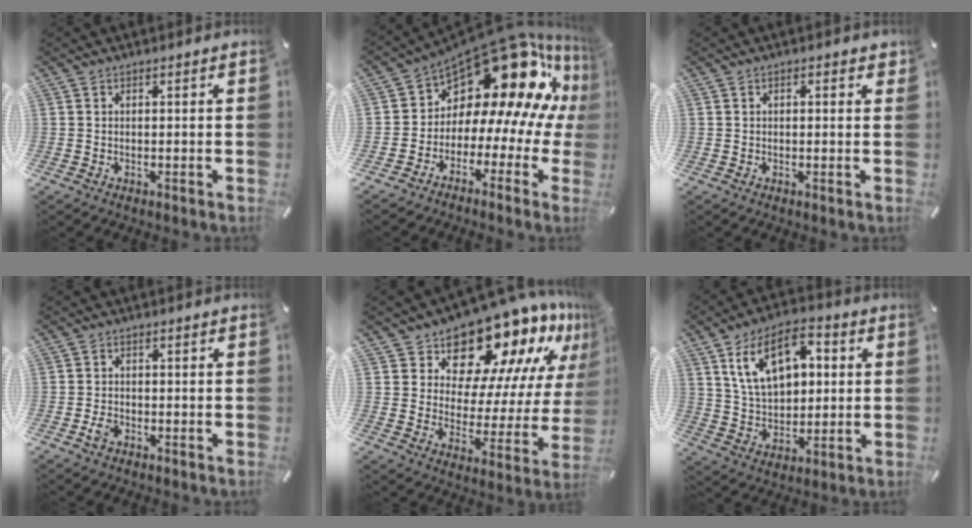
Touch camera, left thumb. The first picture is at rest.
{"total": 17.7, "force": [11.6, 8.5, 10.2], "torque": [-0.151, -0.108, 0.198]}
{"total": 1.1, "force": [0.2, 0.7, 0.9], "torque": [-0.010, 0.001, 0.001]}
{"total": 2.0, "force": [-1.0, 1.3, 1.1], "torque": [-0.020, 0.005, -0.019]}
{"total": 16.6, "force": [14.3, 6.7, 5.0], "torque": [-0.062, -0.142, 0.235]}
{"total": 14.3, "force": [5.6, 9.2, 9.5], "torque": [-0.175, 0.004, 0.102]}